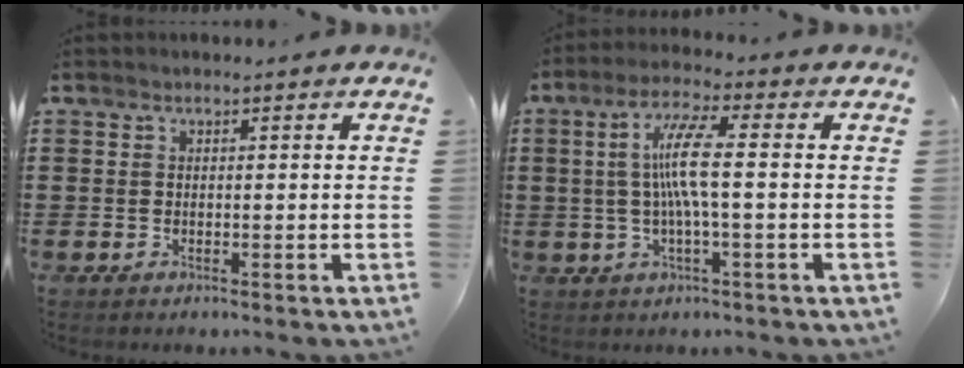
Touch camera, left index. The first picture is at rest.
{"total": 7.9, "force": [0.1, 1.1, 7.9], "torque": [-0.159, 0.003, -0.010]}